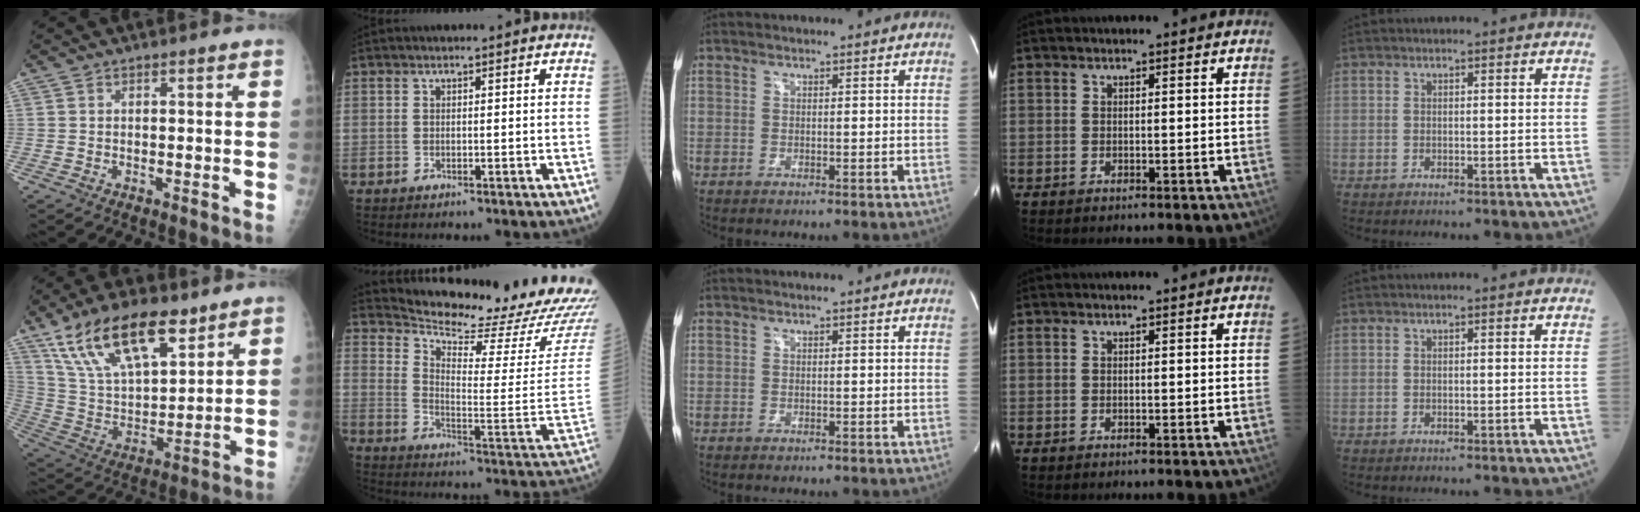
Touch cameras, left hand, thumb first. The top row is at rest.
{"thumb": {"total": 21.0, "force": [13.1, 9.0, 13.7], "torque": [-0.223, -0.042, 0.250]}, "index": {"total": 22.1, "force": [21.1, 0.7, 6.8], "torque": [-0.124, -0.111, 0.272]}}